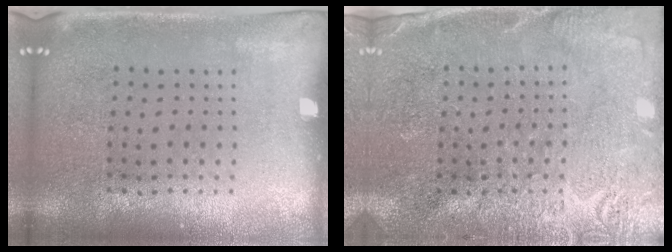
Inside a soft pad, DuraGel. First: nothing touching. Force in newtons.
{"total": 2.7, "press": 2.7, "slide": 0.4}